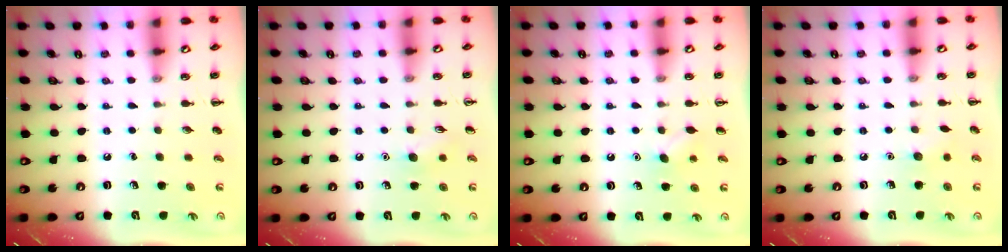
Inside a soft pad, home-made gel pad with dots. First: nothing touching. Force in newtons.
{"total": 6.1, "press": 5.9, "slide": 1.5}
{"total": 5.4, "press": 5.1, "slide": 1.7}
{"total": 4.8, "press": 4.6, "slide": 1.4}